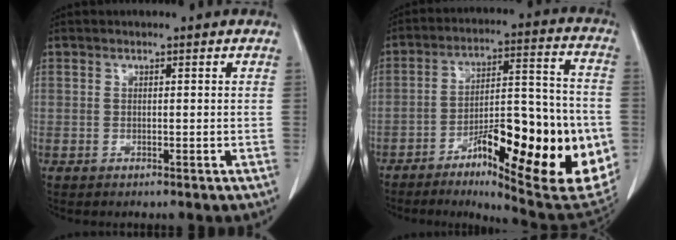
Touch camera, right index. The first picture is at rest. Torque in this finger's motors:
{"motor_torque": [2.14, 0.00, 0.80, 0.14]}